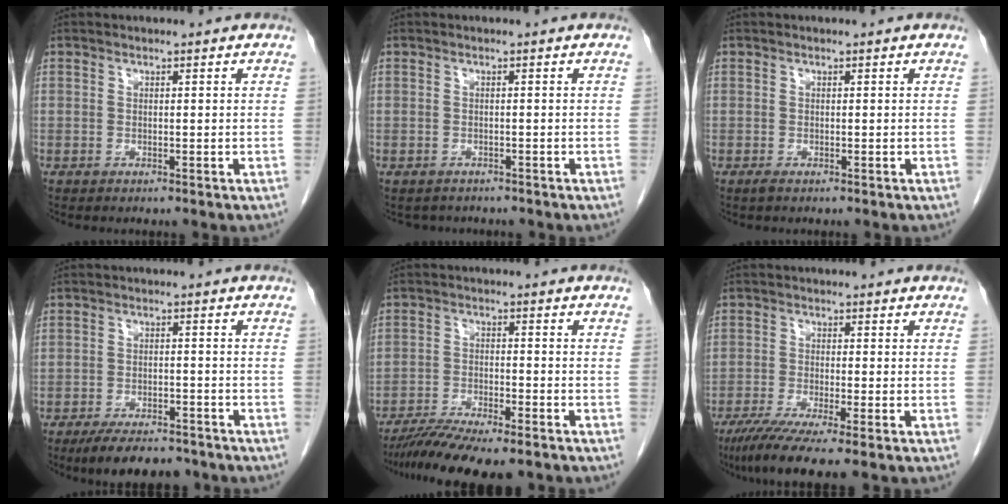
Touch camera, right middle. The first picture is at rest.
{"total": 2.6, "force": [-2.2, 1.2, 0.1], "torque": [-0.004, 0.000, -0.032]}
{"total": 0.5, "force": [-0.4, 0.1, 0.4], "torque": [-0.009, -0.002, -0.006]}
{"total": 8.4, "force": [-7.0, 2.7, 3.8], "torque": [-0.055, -0.006, -0.108]}
{"total": 10.7, "force": [-8.8, 1.2, 5.9], "torque": [-0.093, -0.020, -0.142]}
{"total": 8.2, "force": [-5.8, -0.3, 5.8], "torque": [-0.093, -0.022, -0.096]}